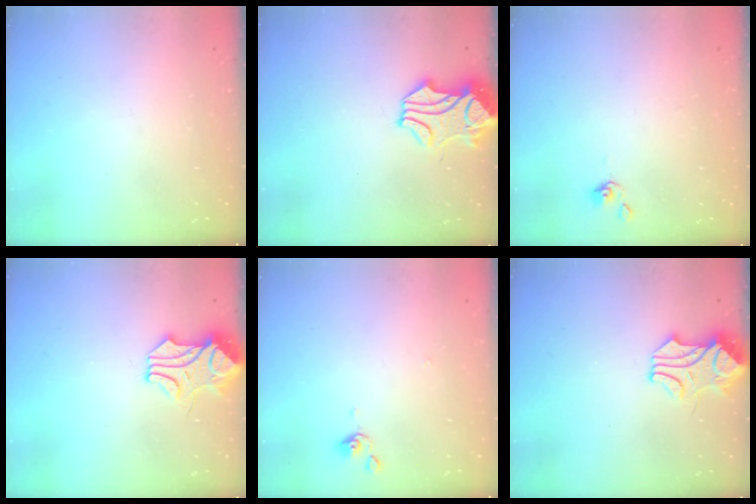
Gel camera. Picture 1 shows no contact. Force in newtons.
{"total": 2.3, "press": 1.8, "slide": 1.4}
{"total": 0.0}
{"total": 1.1, "press": 0.9, "slide": 0.5}
{"total": 0.0}
{"total": 1.4, "press": 1.4, "slide": 0.1}